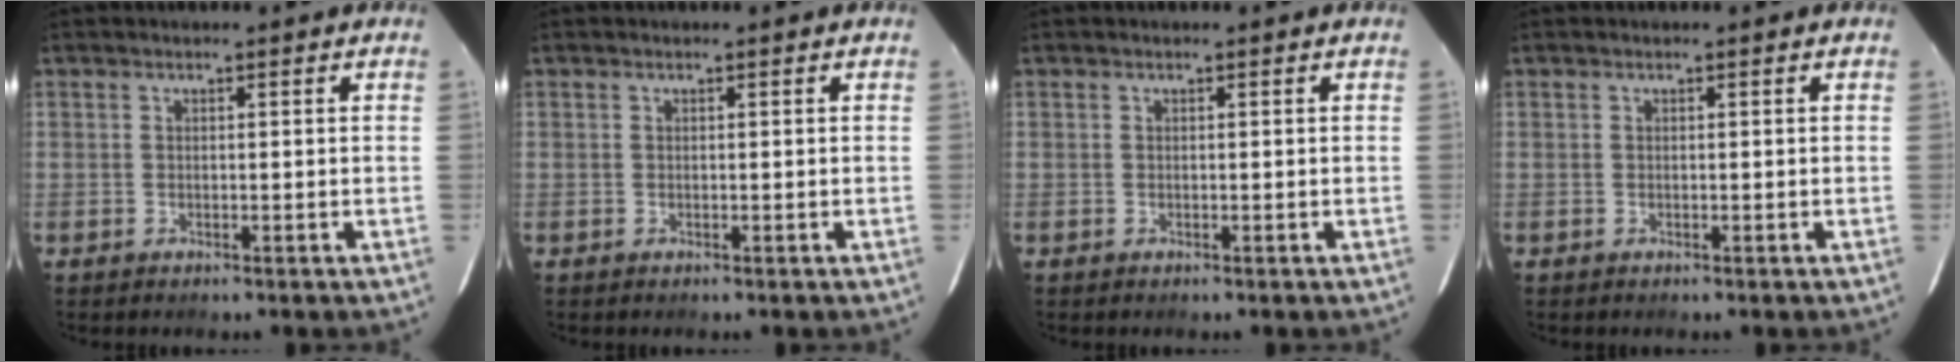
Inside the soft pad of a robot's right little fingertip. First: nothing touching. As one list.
[{"total": 0.0}, {"total": 0.0}, {"total": 0.0}]